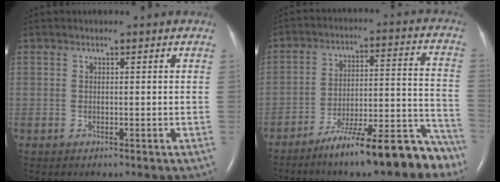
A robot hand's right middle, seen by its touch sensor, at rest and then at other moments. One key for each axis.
{"total": 16.1, "fx": -12.4, "fy": 2.7, "fz": 9.9, "tx": -0.114, "ty": 0.039, "tz": -0.195}